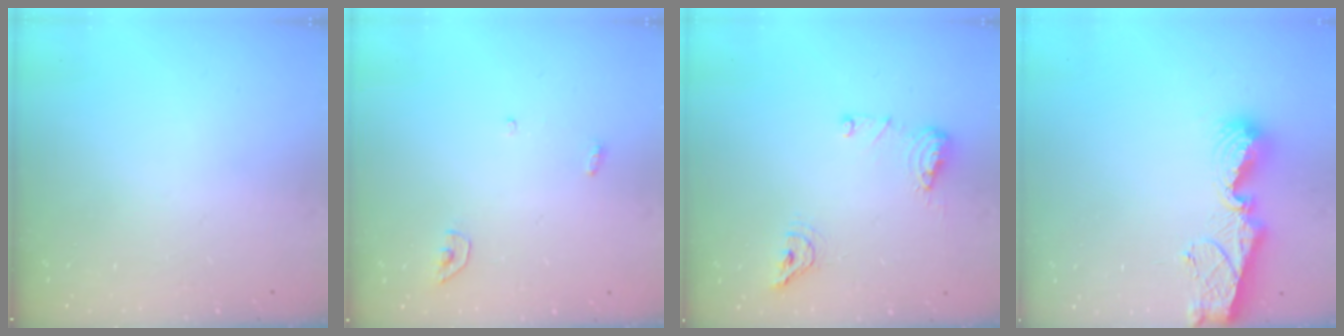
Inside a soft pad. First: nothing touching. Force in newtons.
{"total": 3.4, "press": 3.4, "slide": 0.3}
{"total": 8.9, "press": 8.8, "slide": 1.4}
{"total": 9.2, "press": 9.2, "slide": 1.1}